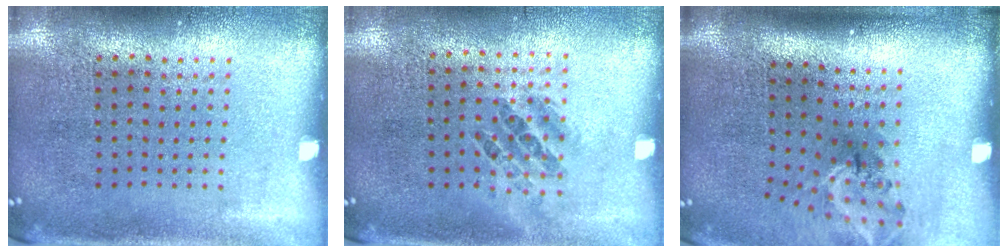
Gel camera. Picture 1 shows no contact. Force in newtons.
{"total": 0.9, "press": 0.7, "slide": 0.5}
{"total": 1.9, "press": 1.3, "slide": 1.5}